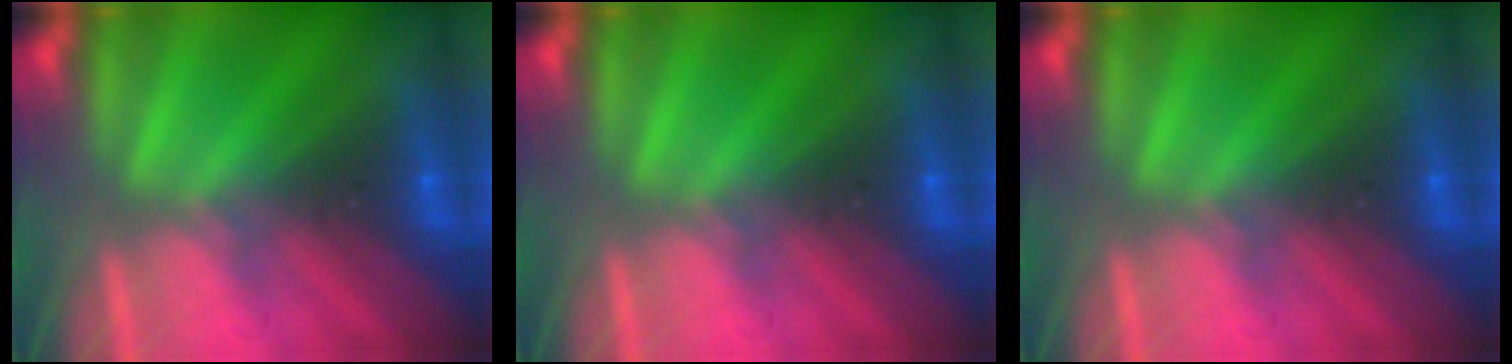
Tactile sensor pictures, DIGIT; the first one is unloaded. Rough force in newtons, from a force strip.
{"total": 0.0}
{"total": 0.0}